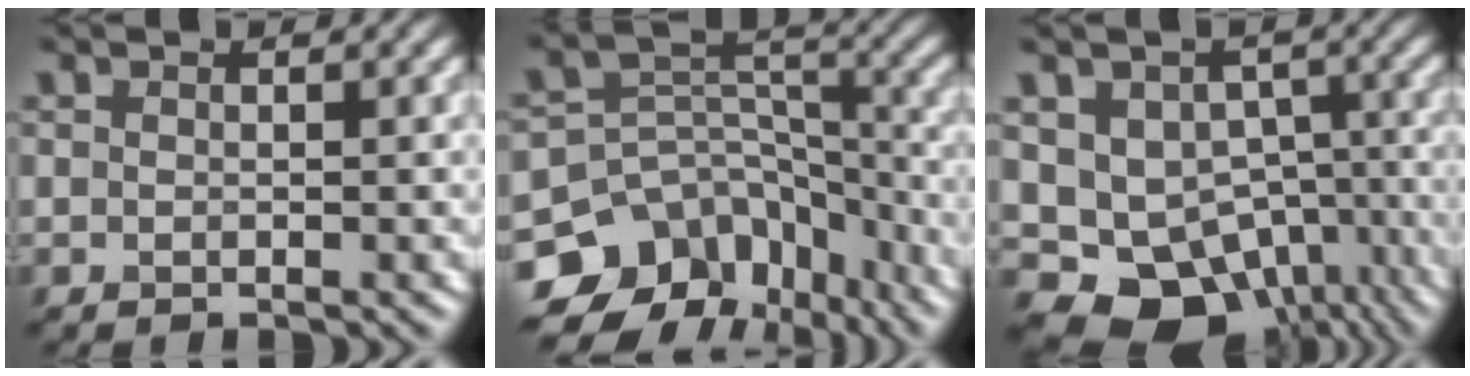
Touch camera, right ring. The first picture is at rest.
{"total": 12.3, "force": [-8.6, 8.0, 3.5], "torque": [-0.054, 0.018, -0.118]}
{"total": 10.0, "force": [-4.3, 7.2, 5.4], "torque": [-0.076, -0.012, -0.057]}